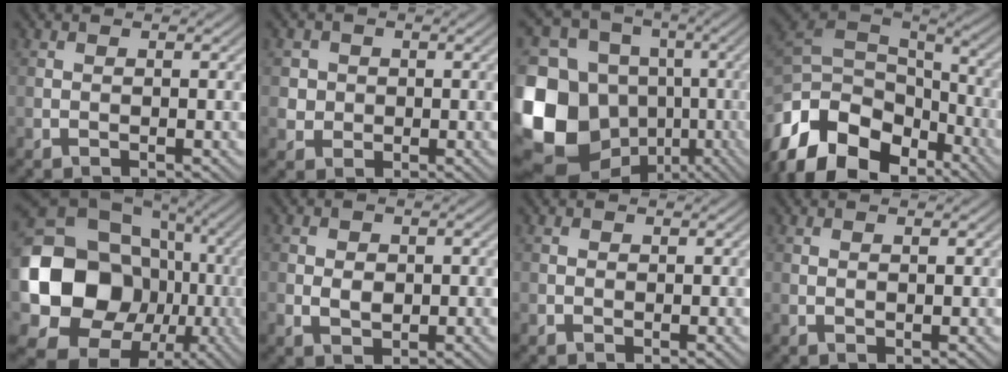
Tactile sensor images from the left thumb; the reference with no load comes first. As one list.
[{"total": 3.4, "force": [0.7, 3.2, 0.8], "torque": [-0.030, -0.008, 0.016]}, {"total": 18.1, "force": [-4.1, 15.3, 8.8], "torque": [-0.265, -0.012, -0.060]}, {"total": 16.1, "force": [-8.5, 9.8, 9.5], "torque": [-0.254, -0.021, -0.143]}, {"total": 20.4, "force": [-2.3, 17.4, 10.4], "torque": [-0.219, -0.040, -0.045]}, {"total": 2.7, "force": [0.0, 2.0, 1.8], "torque": [-0.035, -0.003, -0.001]}, {"total": 0.7, "force": [0.2, 0.7, 0.1], "torque": [-0.001, -0.004, 0.002]}, {"total": 0.6, "force": [0.4, 0.2, 0.4], "torque": [-0.007, -0.002, 0.007]}]